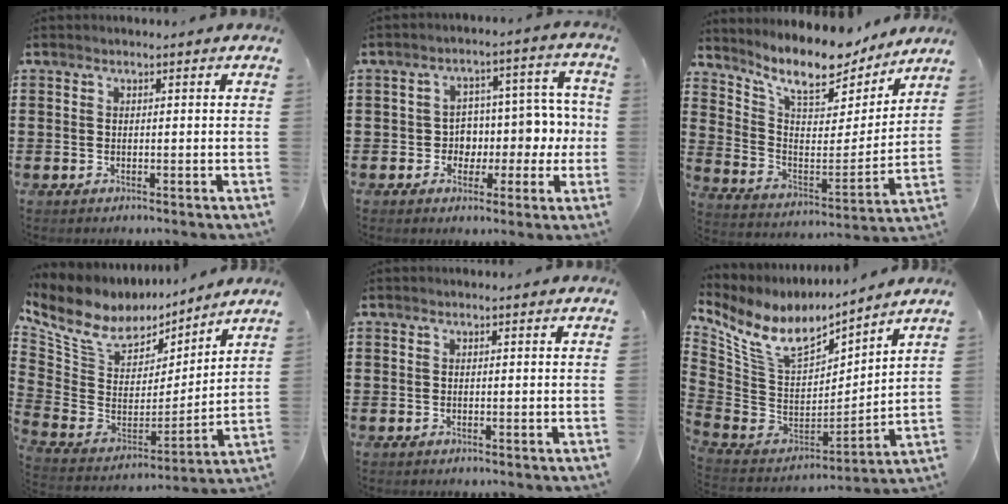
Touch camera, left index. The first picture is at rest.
{"total": 5.8, "force": [-0.3, 5.3, 2.2], "torque": [-0.050, -0.005, -0.009]}
{"total": 10.4, "force": [8.8, 2.8, 4.7], "torque": [-0.109, -0.062, 0.148]}
{"total": 8.9, "force": [6.6, 4.7, 3.6], "torque": [-0.110, -0.040, 0.118]}
{"total": 0.0}
{"total": 10.4, "force": [7.0, 4.7, 6.1], "torque": [-0.153, -0.041, 0.127]}